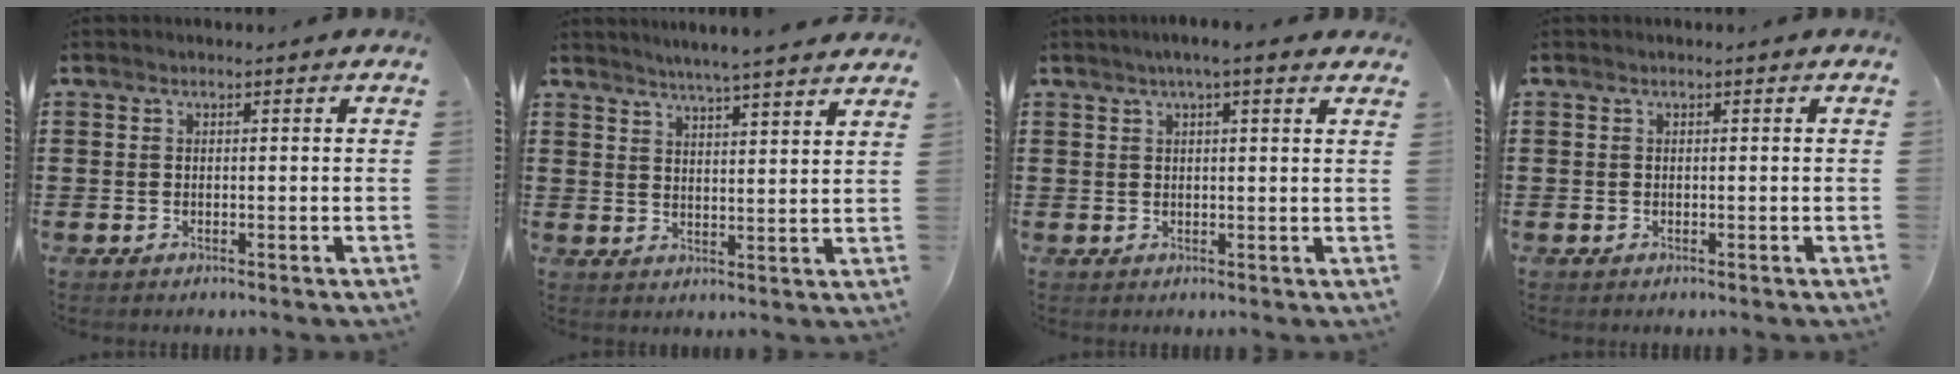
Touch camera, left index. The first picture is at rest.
{"total": 4.1, "force": [3.9, -0.9, 0.8], "torque": [-0.030, -0.021, 0.068]}
{"total": 2.8, "force": [2.0, 0.0, 2.0], "torque": [-0.044, 0.004, 0.035]}
{"total": 0.0}